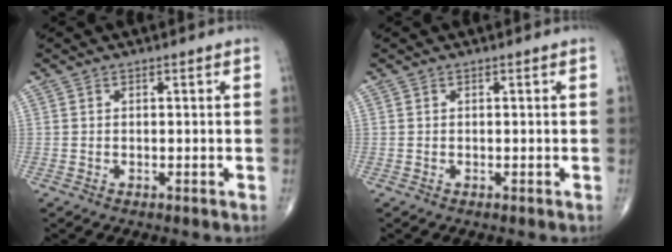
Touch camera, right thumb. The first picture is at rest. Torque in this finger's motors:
{"motor_torque": [0.00, 0.00, 0.03, 0.03, 0.00]}